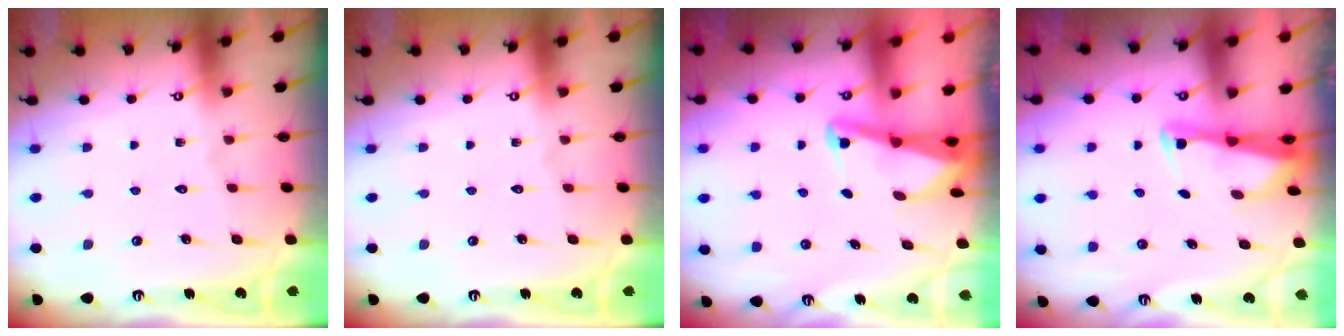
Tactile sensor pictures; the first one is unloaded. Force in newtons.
{"total": 0.0}
{"total": 2.7, "press": 2.6, "slide": 0.6}
{"total": 2.8, "press": 2.7, "slide": 0.6}